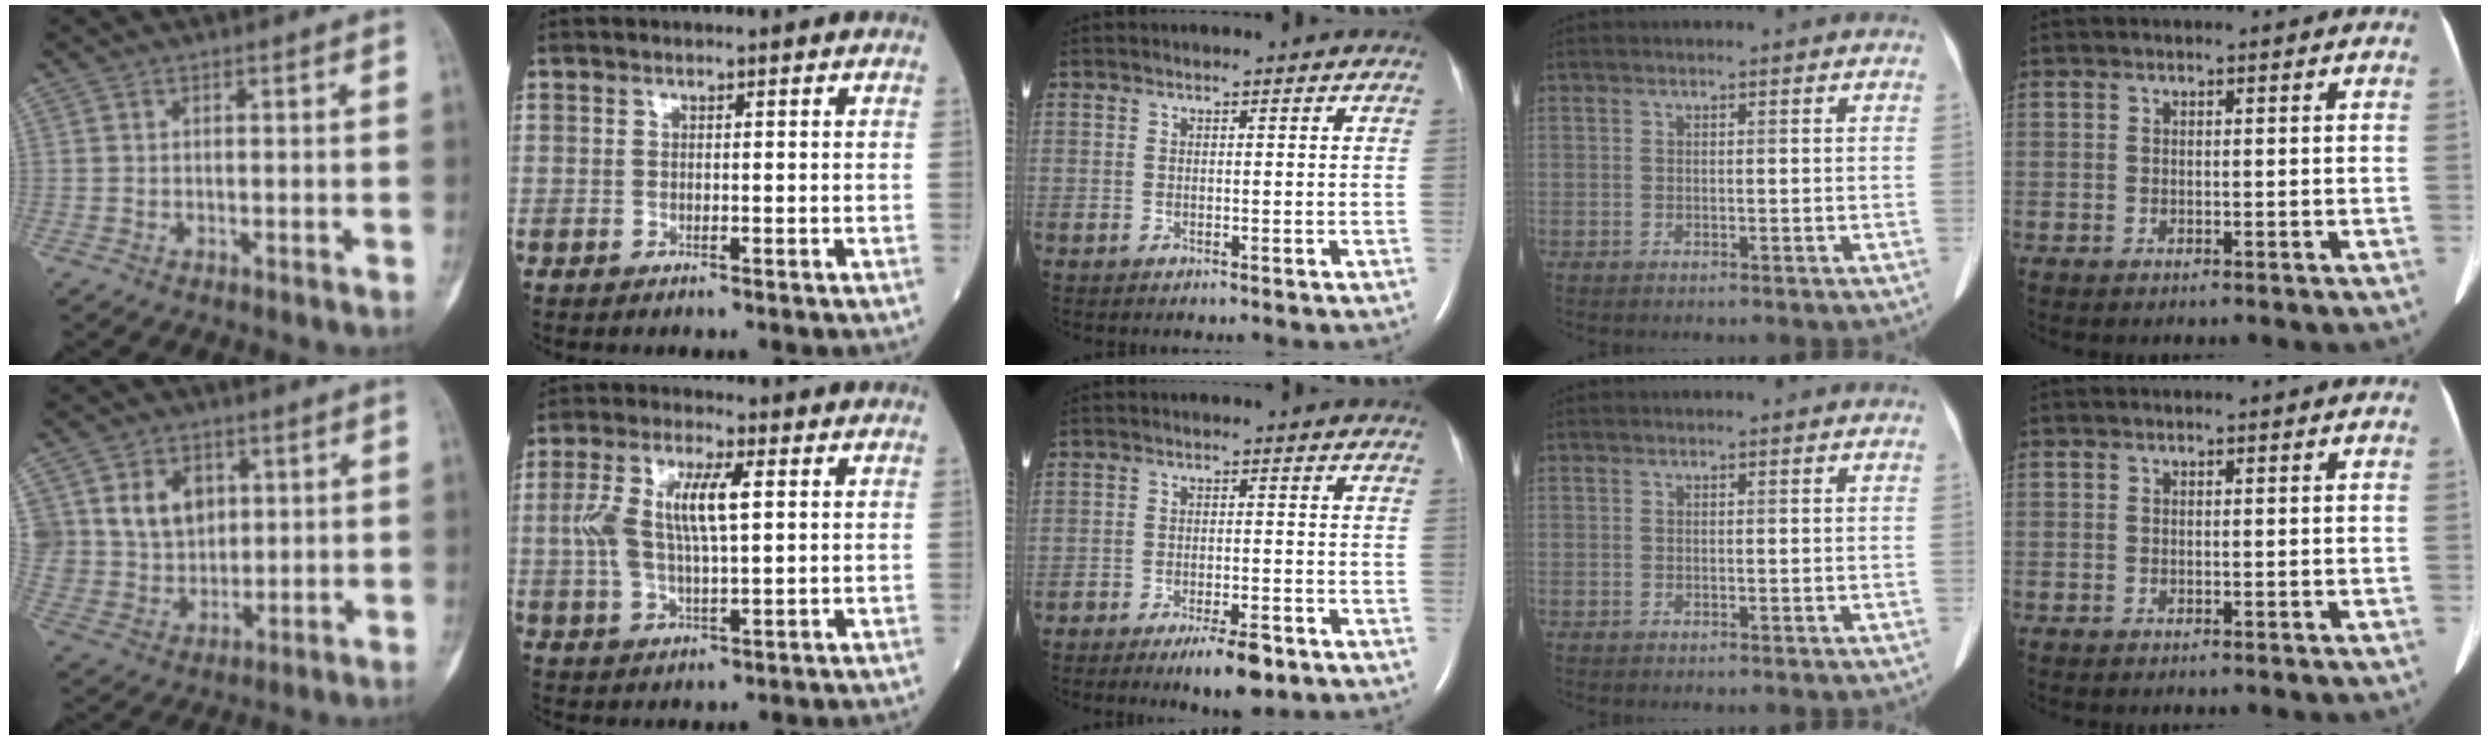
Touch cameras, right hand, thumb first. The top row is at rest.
{"thumb": {"total": 11.3, "force": [3.8, 9.0, 5.7], "torque": [-0.064, -0.019, 0.081]}, "index": {"total": 9.7, "force": [1.7, 2.8, 9.2], "torque": [-0.199, 0.016, 0.035]}, "middle": {"total": 5.7, "force": [-3.8, 1.5, 4.0], "torque": [-0.066, -0.005, -0.056]}}